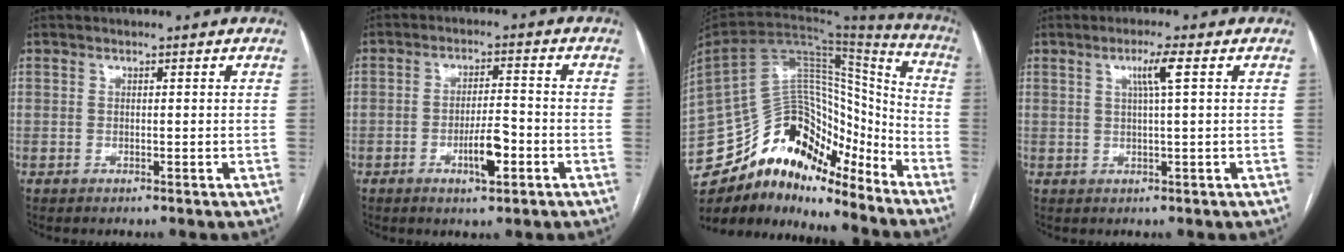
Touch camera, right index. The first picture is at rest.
{"total": 5.7, "force": [-2.4, 1.3, 5.0], "torque": [-0.092, -0.001, -0.039]}
{"total": 24.0, "force": [-18.7, 10.2, 11.1], "torque": [-0.250, 0.035, -0.311]}
{"total": 3.5, "force": [1.2, -0.5, 3.2], "torque": [-0.060, 0.000, 0.022]}